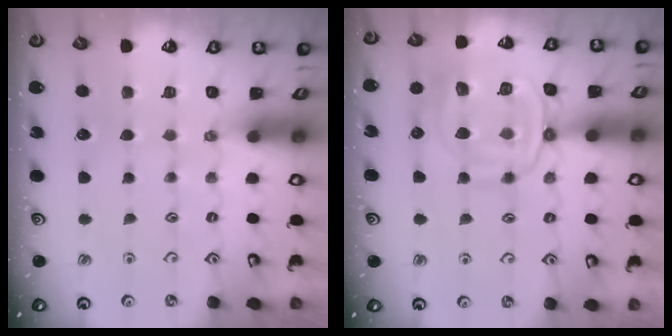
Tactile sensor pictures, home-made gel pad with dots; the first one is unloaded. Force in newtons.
{"total": 14.2, "press": 14.2, "slide": 1.3}